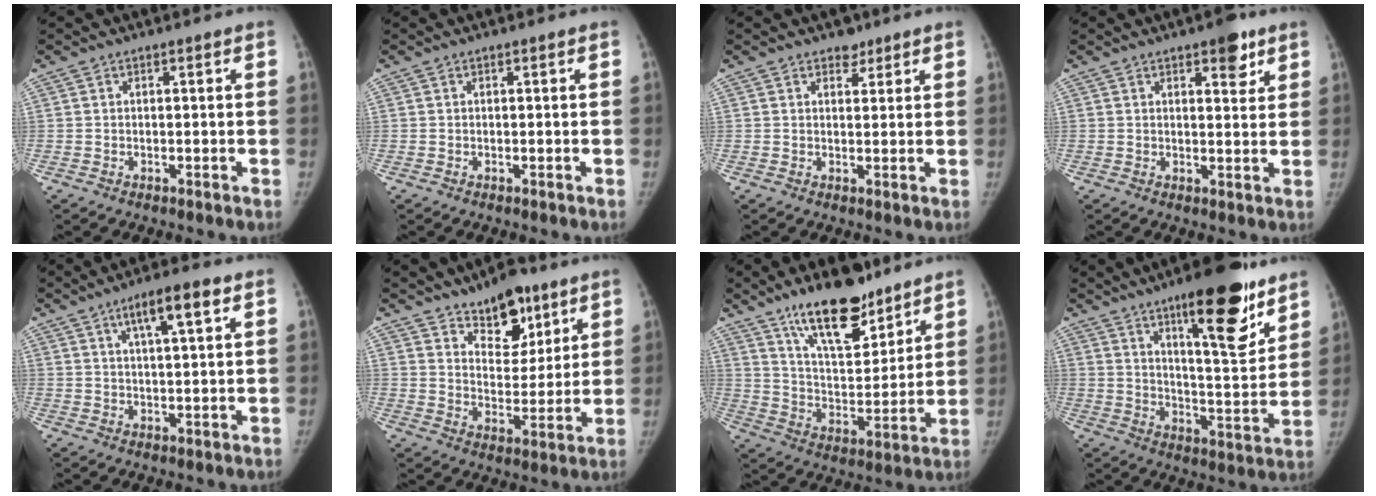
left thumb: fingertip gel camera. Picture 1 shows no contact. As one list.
[{"total": 0.0}, {"total": 2.6, "force": [1.9, 1.6, 0.7], "torque": [0.007, -0.011, 0.026]}, {"total": 5.5, "force": [3.3, 2.3, 3.7], "torque": [-0.029, -0.016, 0.040]}, {"total": 7.7, "force": [3.8, 1.6, 6.5], "torque": [-0.106, -0.005, 0.063]}, {"total": 12.0, "force": [8.1, 6.2, 6.3], "torque": [-0.056, -0.054, 0.131]}, {"total": 17.6, "force": [12.6, 6.5, 10.4], "torque": [-0.129, -0.080, 0.218]}, {"total": 19.2, "force": [11.8, 5.2, 14.2], "torque": [-0.168, -0.072, 0.179]}]